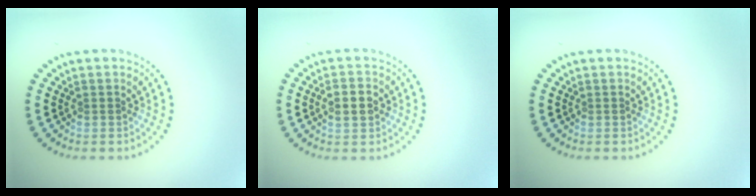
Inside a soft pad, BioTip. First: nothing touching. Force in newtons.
{"total": 2.2, "press": 2.2, "slide": 0.0}
{"total": 0.0}